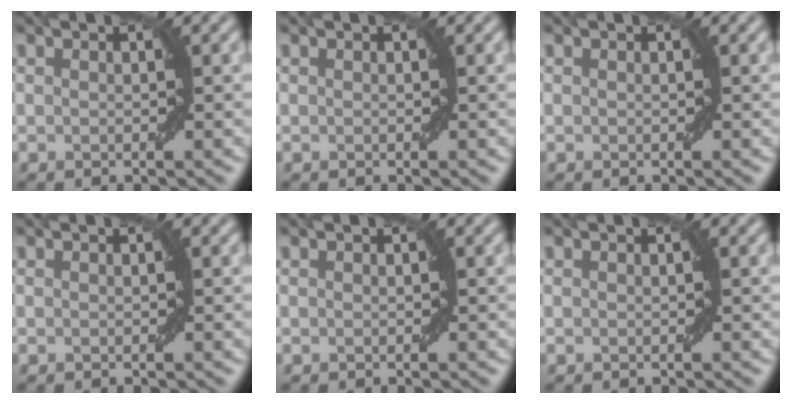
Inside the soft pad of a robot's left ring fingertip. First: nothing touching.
{"total": 0.0}
{"total": 0.0}
{"total": 0.0}
{"total": 0.0}
{"total": 0.0}